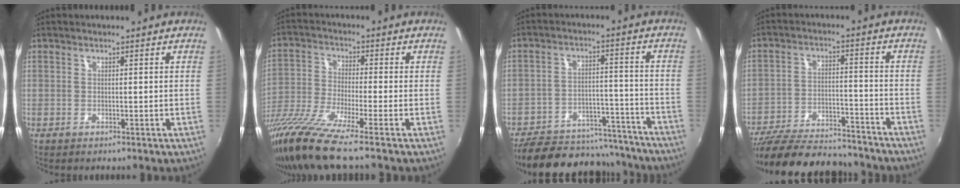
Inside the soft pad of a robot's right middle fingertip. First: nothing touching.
{"total": 13.6, "force": [-10.6, -0.8, 8.4], "torque": [-0.179, -0.045, -0.204]}
{"total": 22.2, "force": [-19.1, 8.4, 7.6], "torque": [-0.161, 0.029, -0.243]}
{"total": 21.8, "force": [-19.0, 5.7, 9.1], "torque": [-0.185, -0.022, -0.278]}